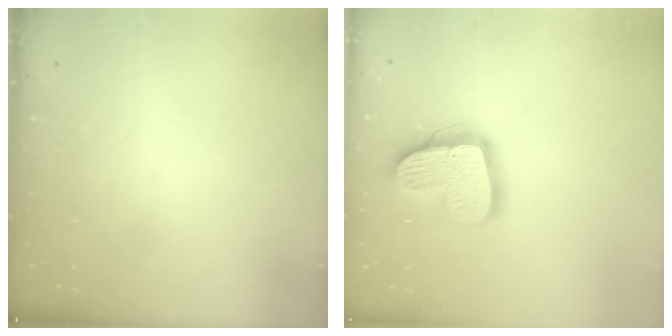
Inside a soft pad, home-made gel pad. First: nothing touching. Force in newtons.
{"total": 17.7, "press": 17.7, "slide": 1.5}